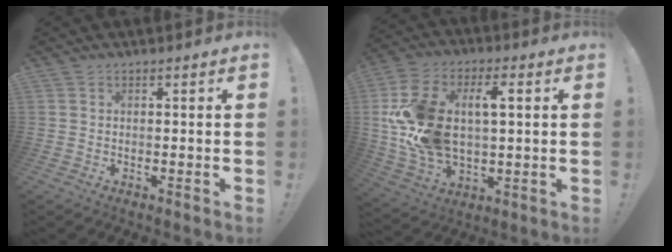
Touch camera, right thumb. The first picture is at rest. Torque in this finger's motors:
{"motor_torque": [2.48, 2.53, 1.69, 0.43, 0.26]}